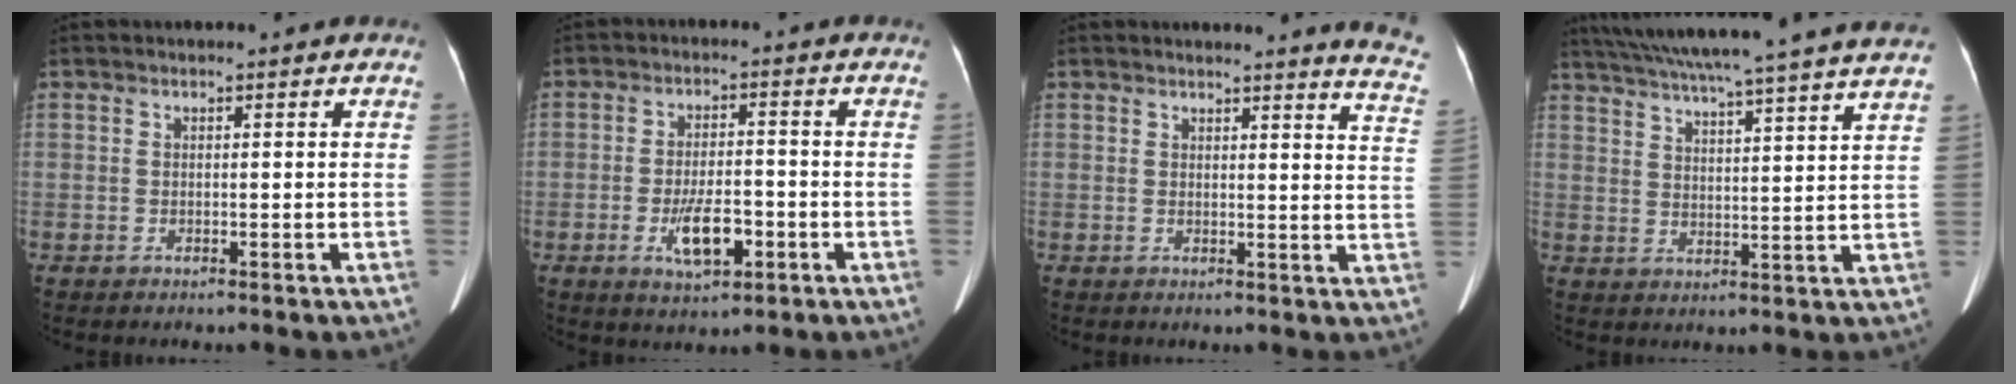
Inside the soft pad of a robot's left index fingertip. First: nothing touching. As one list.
[{"total": 6.7, "force": [-2.6, 2.5, 5.6], "torque": [-0.105, -0.004, -0.040]}, {"total": 8.3, "force": [8.0, -0.4, 2.2], "torque": [-0.011, -0.072, 0.057]}, {"total": 25.8, "force": [22.9, -0.8, 11.8], "torque": [-0.199, -0.007, 0.302]}]